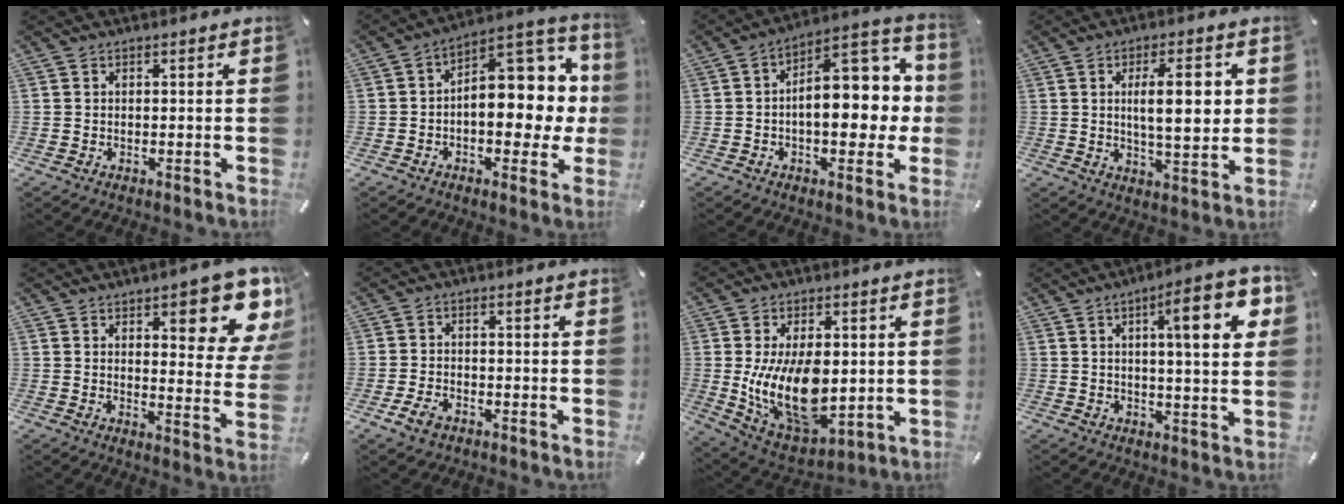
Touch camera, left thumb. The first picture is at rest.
{"total": 14.7, "force": [2.1, 9.4, 11.1], "torque": [-0.128, -0.032, 0.041]}
{"total": 15.5, "force": [1.3, 9.2, 12.5], "torque": [-0.149, -0.020, 0.026]}
{"total": 12.1, "force": [2.2, 4.3, 11.1], "torque": [-0.160, -0.006, 0.027]}
{"total": 13.9, "force": [8.3, 4.9, 10.0], "torque": [-0.106, -0.065, 0.134]}
{"total": 4.0, "force": [-2.0, 2.6, 2.3], "torque": [-0.058, 0.004, -0.041]}
{"total": 17.0, "force": [0.2, 10.1, 13.7], "torque": [-0.251, -0.023, 0.008]}
{"total": 14.8, "force": [5.2, 3.4, 13.4], "torque": [-0.190, -0.016, 0.071]}